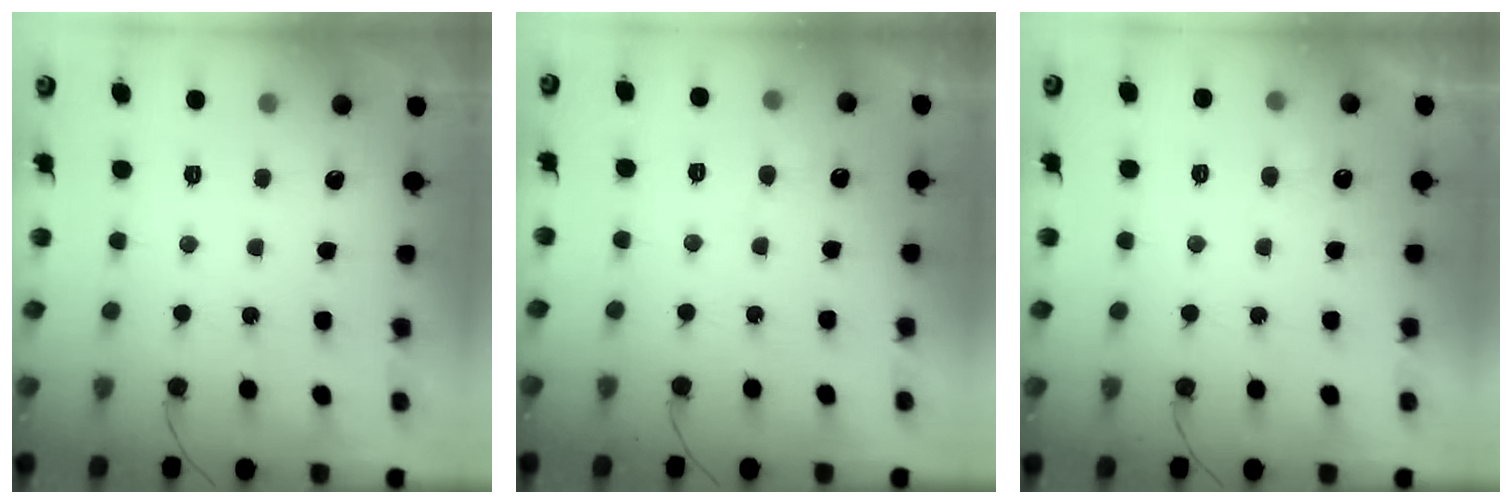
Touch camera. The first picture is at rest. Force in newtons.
{"total": 3.8, "press": 3.7, "slide": 0.2}
{"total": 4.9, "press": 4.9, "slide": 0.4}